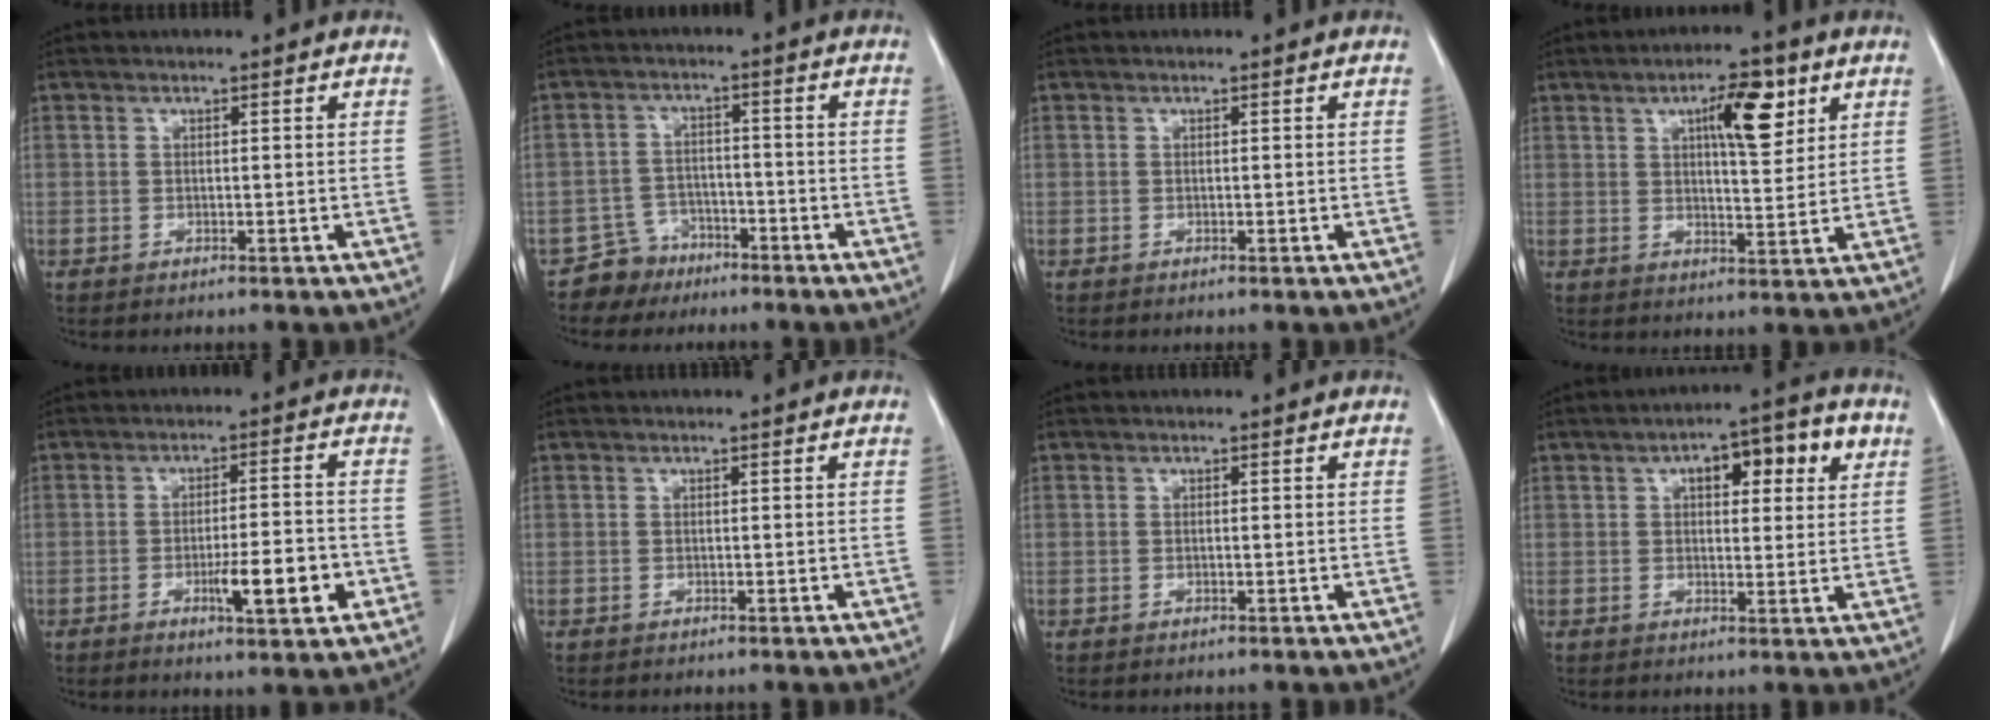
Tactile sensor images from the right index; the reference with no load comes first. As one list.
[{"total": 4.9, "force": [-3.6, 3.3, -0.5], "torque": [0.015, 0.010, -0.062]}, {"total": 0.0}, {"total": 8.4, "force": [3.9, 2.3, 7.1], "torque": [-0.113, 0.005, 0.061]}, {"total": 8.1, "force": [-3.0, 1.1, 7.5], "torque": [-0.112, -0.005, -0.042]}, {"total": 0.0}, {"total": 0.0}, {"total": 8.9, "force": [3.6, 3.3, 7.5], "torque": [-0.100, 0.023, 0.047]}]